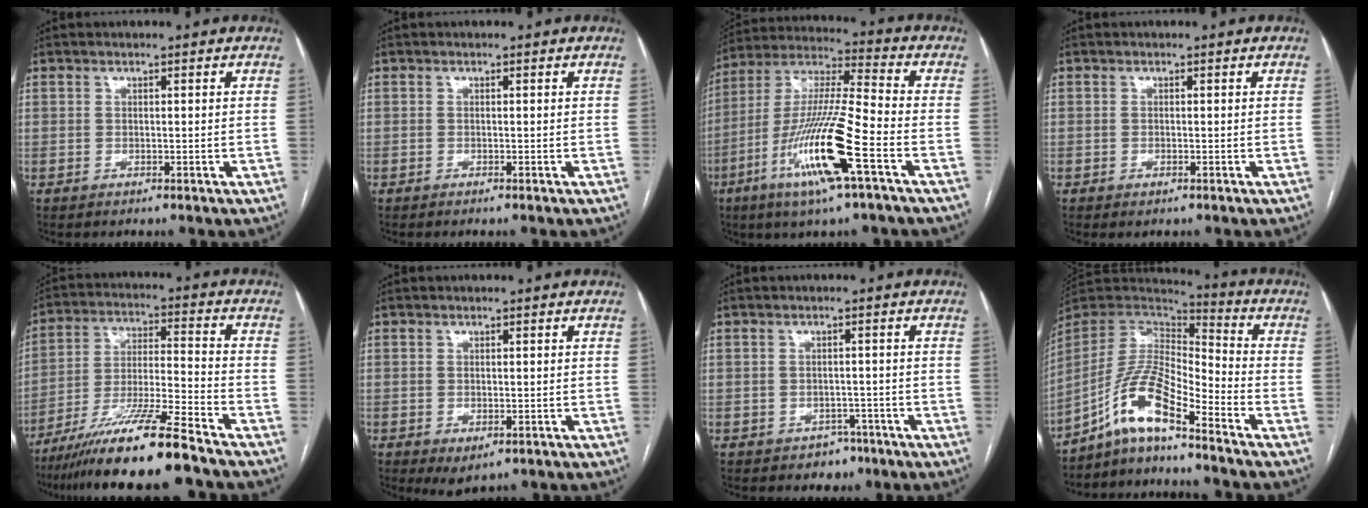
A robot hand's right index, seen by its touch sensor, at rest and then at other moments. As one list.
[{"total": 0.0}, {"total": 17.1, "force": [-7.1, 0.6, 15.5], "torque": [-0.316, -0.017, -0.135]}, {"total": 0.6, "force": [-0.4, 0.1, 0.4], "torque": [-0.005, -0.001, -0.005]}, {"total": 15.1, "force": [-11.8, -0.7, 9.4], "torque": [-0.174, -0.023, -0.207]}, {"total": 2.9, "force": [-1.3, 1.4, 2.1], "torque": [-0.031, -0.005, -0.009]}, {"total": 3.1, "force": [-1.9, 2.4, 0.5], "torque": [0.000, 0.014, -0.020]}, {"total": 11.3, "force": [-7.7, 1.8, 8.1], "torque": [-0.168, 0.018, -0.146]}]